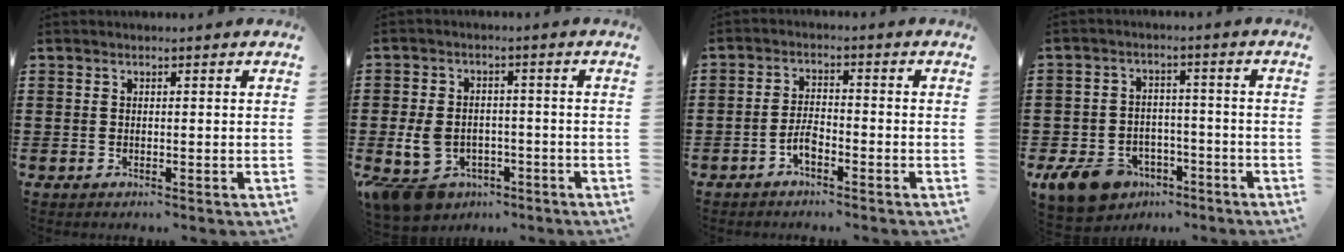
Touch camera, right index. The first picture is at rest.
{"total": 5.8, "force": [-2.8, 4.0, 3.1], "torque": [-0.085, 0.005, -0.059]}
{"total": 3.1, "force": [-2.0, 1.1, 2.2], "torque": [-0.054, 0.003, -0.042]}
{"total": 7.7, "force": [-5.1, 4.6, 3.5], "torque": [-0.091, 0.019, -0.098]}